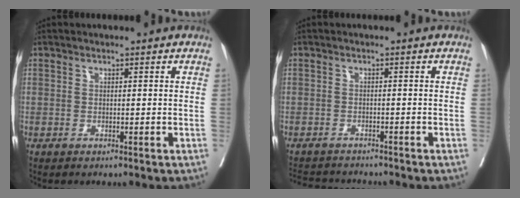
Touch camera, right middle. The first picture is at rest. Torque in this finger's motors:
{"motor_torque": [0.31, -0.37, -0.03, 0.01]}